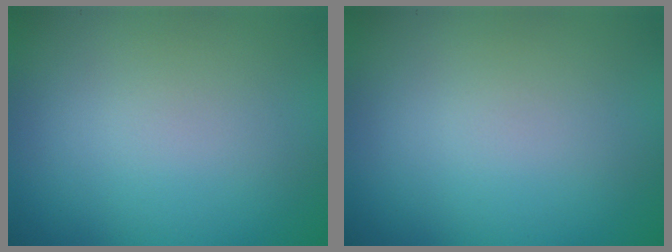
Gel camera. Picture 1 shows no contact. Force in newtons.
{"total": 0.0}